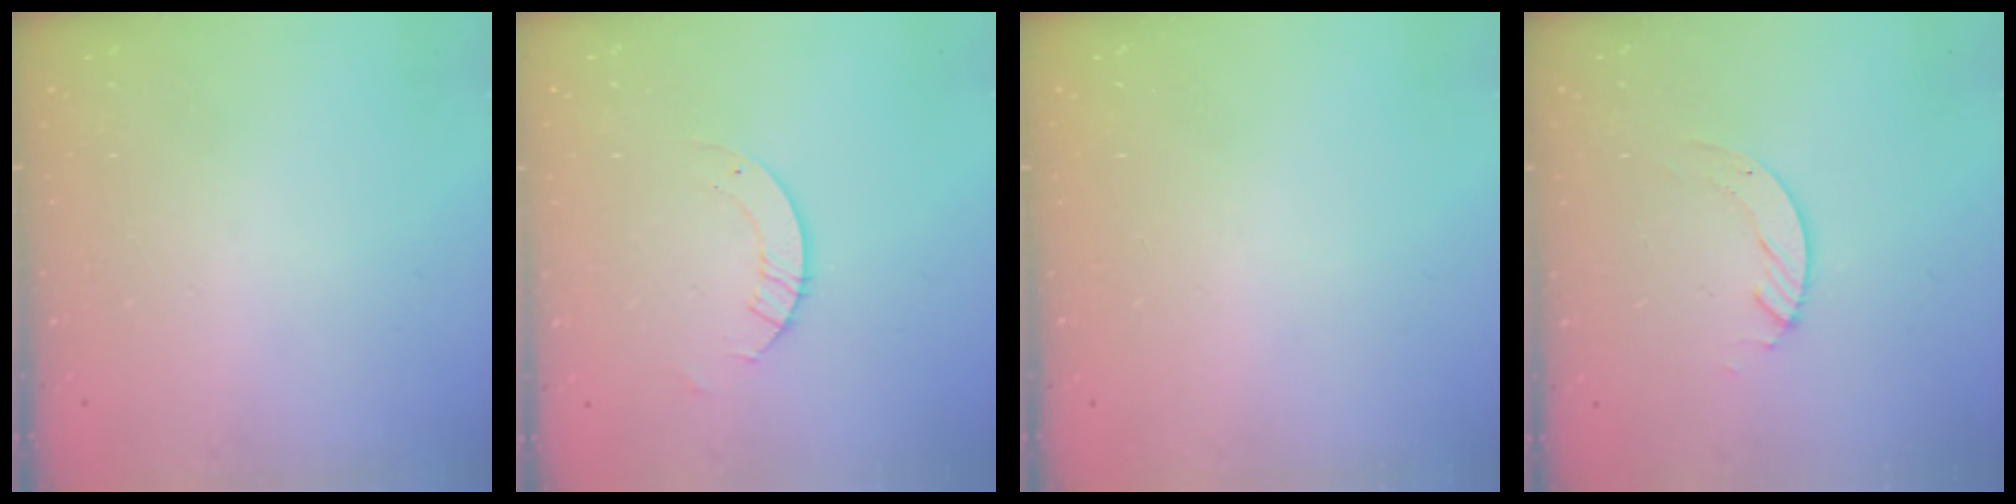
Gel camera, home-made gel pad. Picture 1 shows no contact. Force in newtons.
{"total": 3.2, "press": 3.2, "slide": 0.3}
{"total": 0.0}
{"total": 3.4, "press": 3.4, "slide": 0.4}